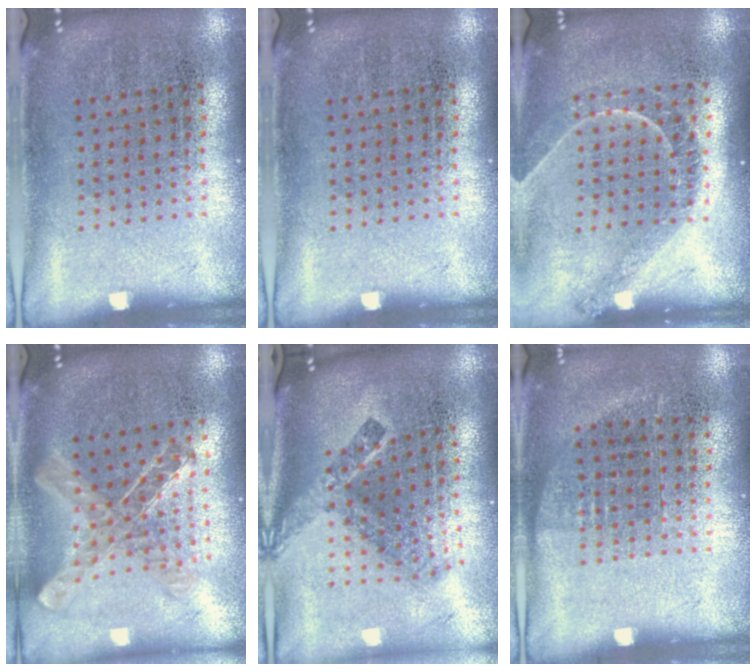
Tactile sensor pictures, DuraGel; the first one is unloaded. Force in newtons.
{"total": 0.0}
{"total": 1.2, "press": 1.2, "slide": 0.3}
{"total": 0.9, "press": 0.9, "slide": 0.1}
{"total": 2.4, "press": 1.6, "slide": 1.9}
{"total": 0.7, "press": 0.6, "slide": 0.4}